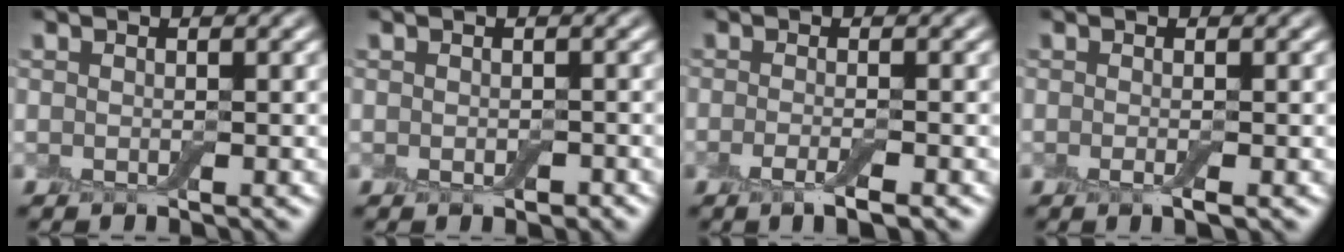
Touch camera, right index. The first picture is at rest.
{"total": 0.9, "force": [-0.3, 0.6, 0.6], "torque": [-0.009, -0.002, -0.004]}
{"total": 2.4, "force": [-1.2, 0.5, 2.0], "torque": [-0.031, -0.003, -0.026]}
{"total": 1.1, "force": [-0.4, 0.2, 1.1], "torque": [-0.020, -0.007, -0.008]}